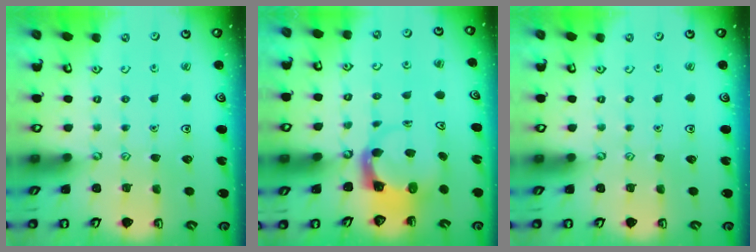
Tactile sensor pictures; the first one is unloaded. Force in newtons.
{"total": 3.6, "press": 3.6, "slide": 0.5}
{"total": 0.0}